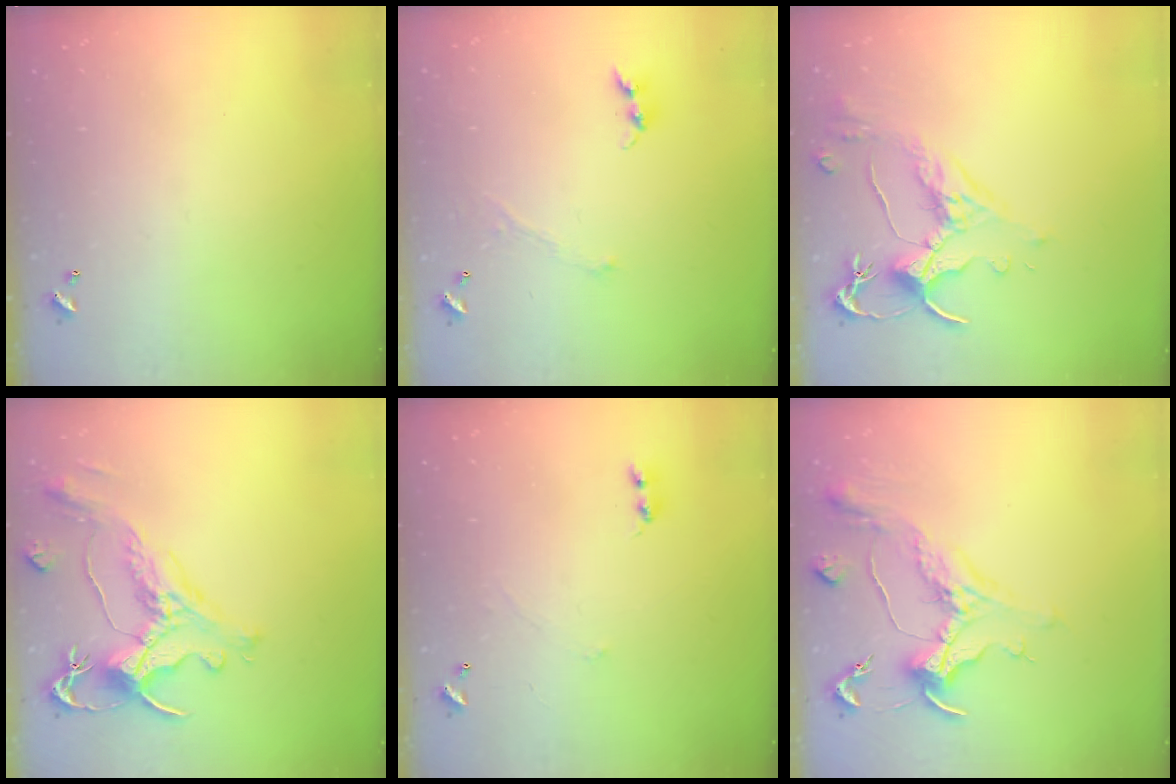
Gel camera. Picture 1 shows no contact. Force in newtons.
{"total": 0.8, "press": 0.7, "slide": 0.3}
{"total": 2.5, "press": 2.1, "slide": 1.4}
{"total": 1.8, "press": 1.2, "slide": 1.3}
{"total": 0.9, "press": 0.8, "slide": 0.3}
{"total": 1.6, "press": 1.5, "slide": 0.6}